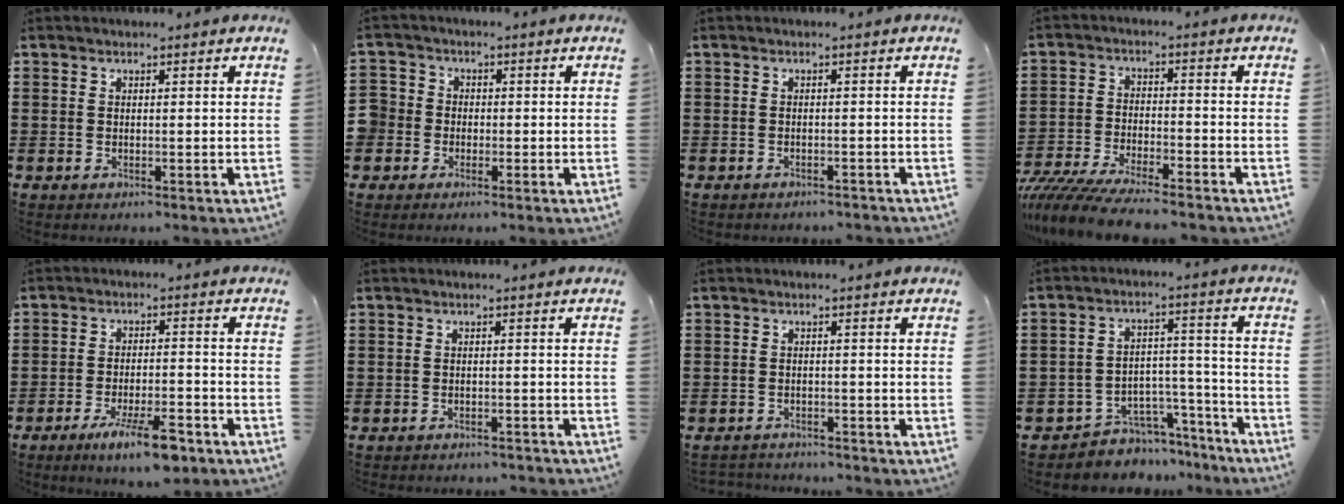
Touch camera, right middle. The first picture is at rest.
{"total": 3.7, "force": [-1.5, 3.3, 0.4], "torque": [-0.038, 0.002, -0.041]}
{"total": 0.9, "force": [-0.9, 0.1, 0.1], "torque": [-0.004, 0.000, -0.020]}
{"total": 6.9, "force": [-6.6, 0.2, 2.0], "torque": [-0.053, -0.008, -0.131]}
{"total": 7.0, "force": [-4.9, 1.5, 4.8], "torque": [-0.084, 0.000, -0.085]}
{"total": 1.5, "force": [-1.5, 0.1, 0.0], "torque": [-0.005, 0.001, -0.033]}
{"total": 1.9, "force": [-1.9, 0.2, -0.2], "torque": [-0.005, -0.002, -0.042]}
{"total": 5.9, "force": [-5.2, 2.8, 0.2], "torque": [-0.009, 0.021, -0.102]}